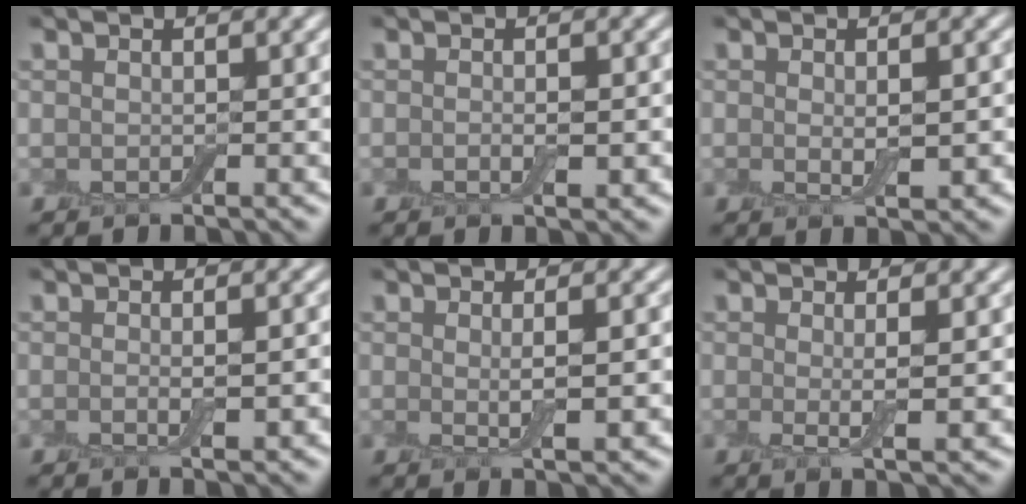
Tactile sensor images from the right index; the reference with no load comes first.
{"total": 1.6, "force": [-0.3, 0.6, 1.5], "torque": [-0.027, -0.003, -0.007]}
{"total": 2.5, "force": [0.0, 0.8, 2.4], "torque": [-0.042, -0.006, 0.001]}
{"total": 2.1, "force": [-0.3, 0.5, 2.0], "torque": [-0.036, -0.005, -0.006]}
{"total": 2.6, "force": [0.1, 0.5, 2.6], "torque": [-0.042, -0.005, 0.003]}
{"total": 2.7, "force": [0.1, 0.5, 2.6], "torque": [-0.044, -0.010, 0.003]}